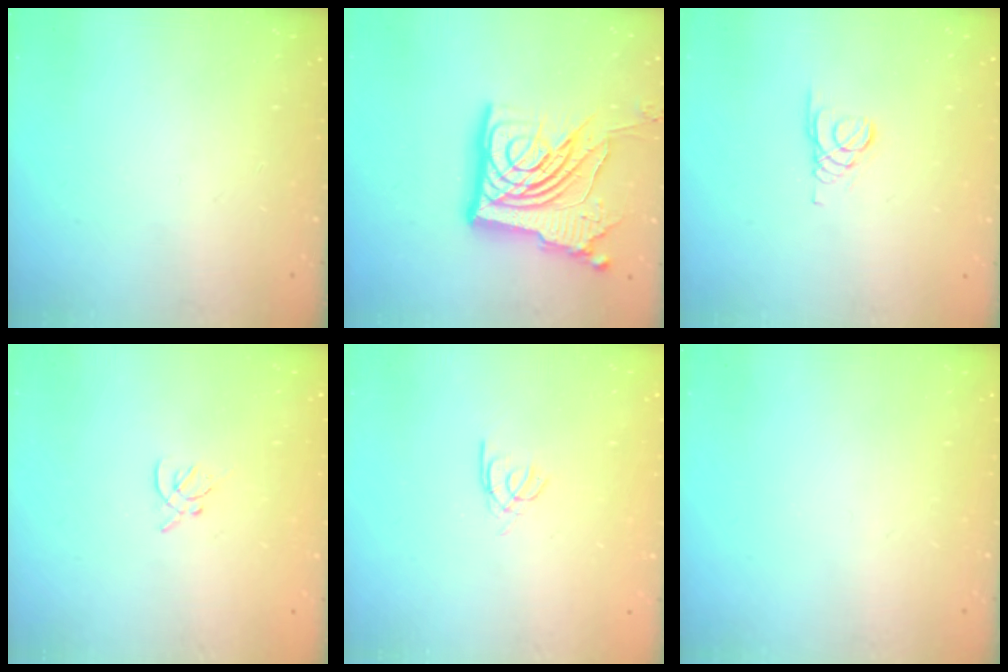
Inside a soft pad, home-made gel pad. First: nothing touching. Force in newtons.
{"total": 22.5, "press": 22.4, "slide": 2.7}
{"total": 1.4, "press": 1.4, "slide": 0.2}
{"total": 2.0, "press": 1.9, "slide": 0.5}
{"total": 2.1, "press": 2.1, "slide": 0.2}
{"total": 0.0}